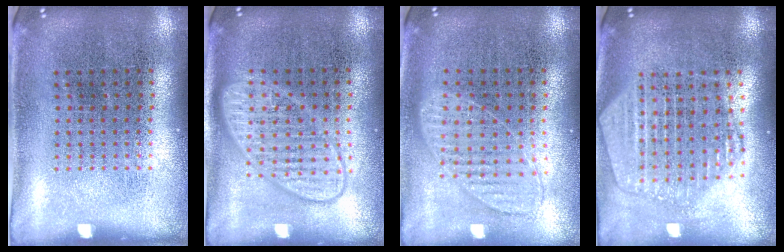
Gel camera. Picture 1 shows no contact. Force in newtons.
{"total": 3.0, "press": 2.9, "slide": 0.5}
{"total": 0.9, "press": 0.9, "slide": 0.2}
{"total": 2.2, "press": 2.0, "slide": 1.0}